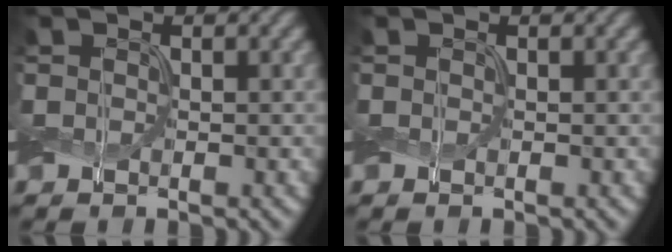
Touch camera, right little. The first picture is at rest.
{"total": 0.0}